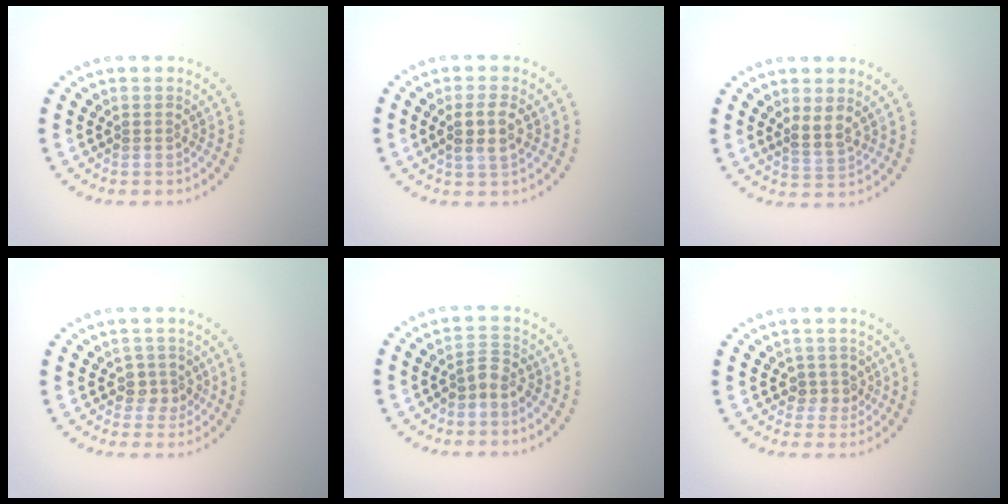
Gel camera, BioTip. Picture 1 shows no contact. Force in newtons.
{"total": 2.5, "press": 2.2, "slide": 1.1}
{"total": 1.9, "press": 1.6, "slide": 1.0}
{"total": 1.9, "press": 1.6, "slide": 1.0}
{"total": 1.8, "press": 1.4, "slide": 1.2}
{"total": 1.7, "press": 1.3, "slide": 1.0}